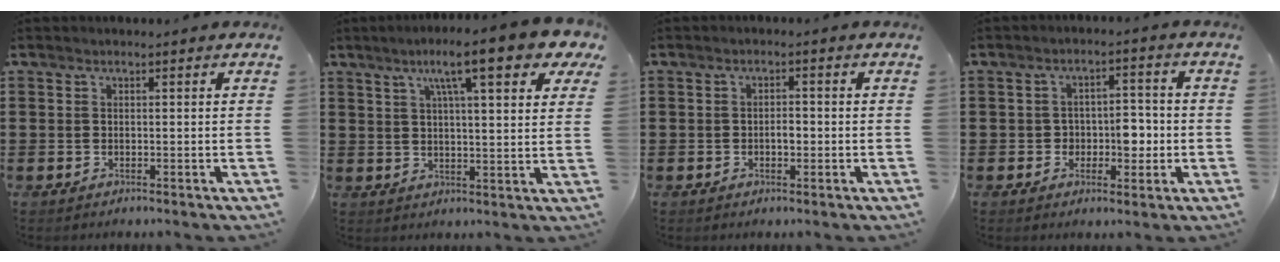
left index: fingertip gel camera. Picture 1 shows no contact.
{"total": 10.5, "force": [6.8, 1.4, 7.8], "torque": [-0.138, -0.014, 0.110]}
{"total": 1.8, "force": [-0.3, 0.7, 1.6], "torque": [-0.031, 0.004, -0.007]}
{"total": 4.7, "force": [-1.0, 3.5, 3.0], "torque": [-0.049, 0.003, -0.025]}